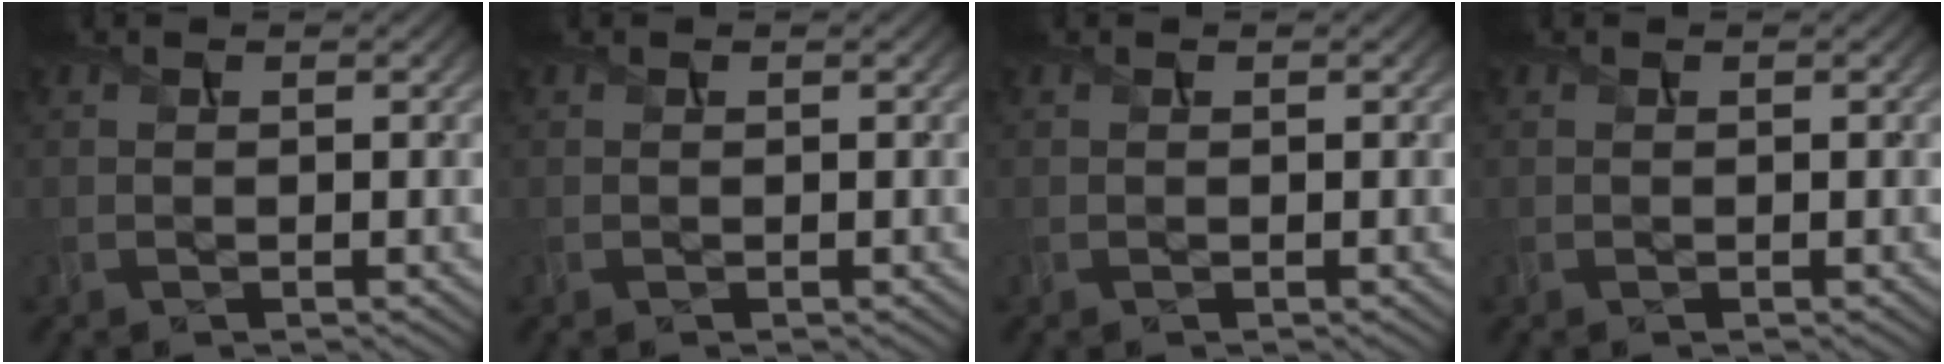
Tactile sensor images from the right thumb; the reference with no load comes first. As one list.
[{"total": 0.0}, {"total": 0.0}, {"total": 0.0}]